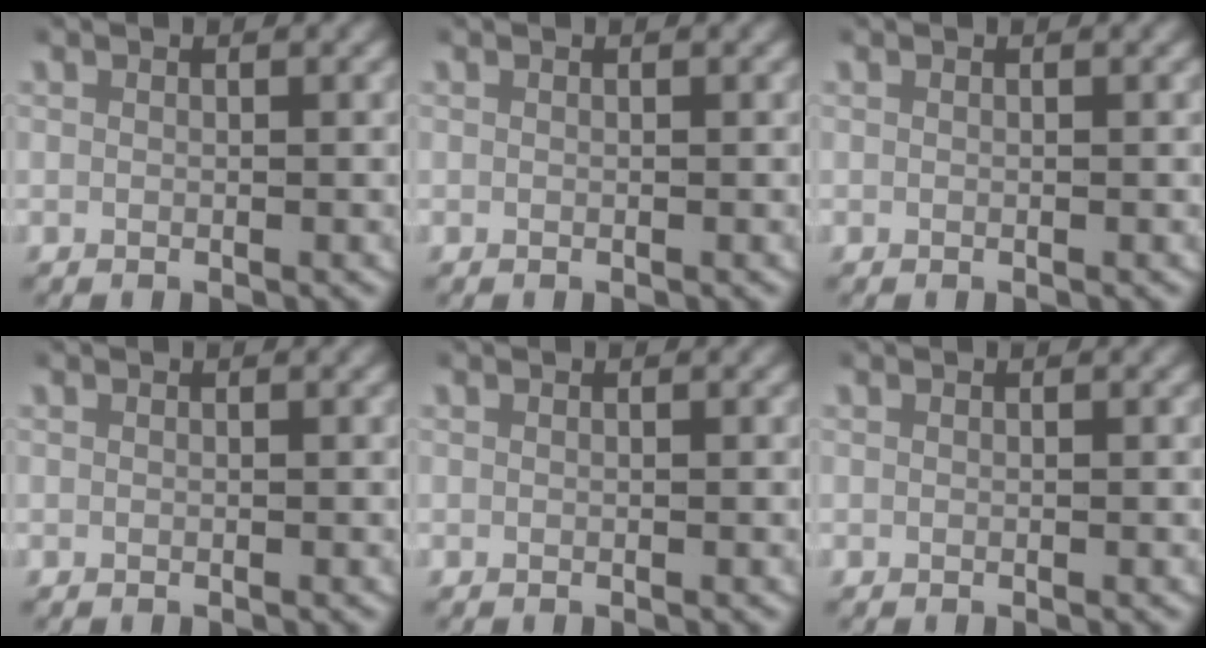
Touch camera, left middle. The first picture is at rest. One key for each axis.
{"total": 0.0}
{"total": 0.0}
{"total": 0.0}
{"total": 0.0}
{"total": 0.0}